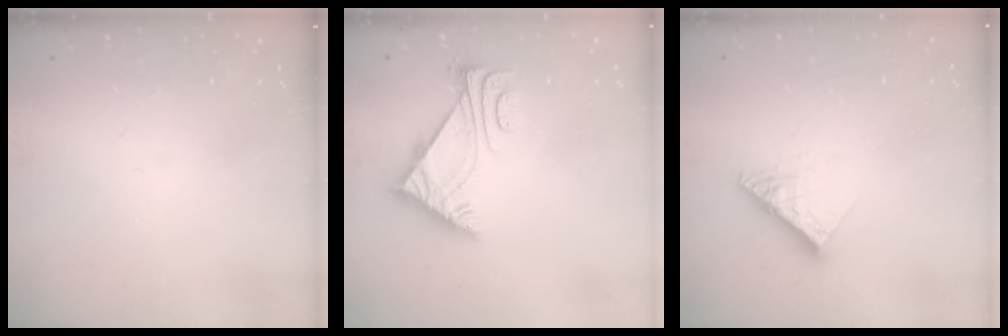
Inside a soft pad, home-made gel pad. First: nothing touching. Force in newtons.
{"total": 6.1, "press": 6.0, "slide": 1.1}
{"total": 10.0, "press": 9.9, "slide": 1.1}